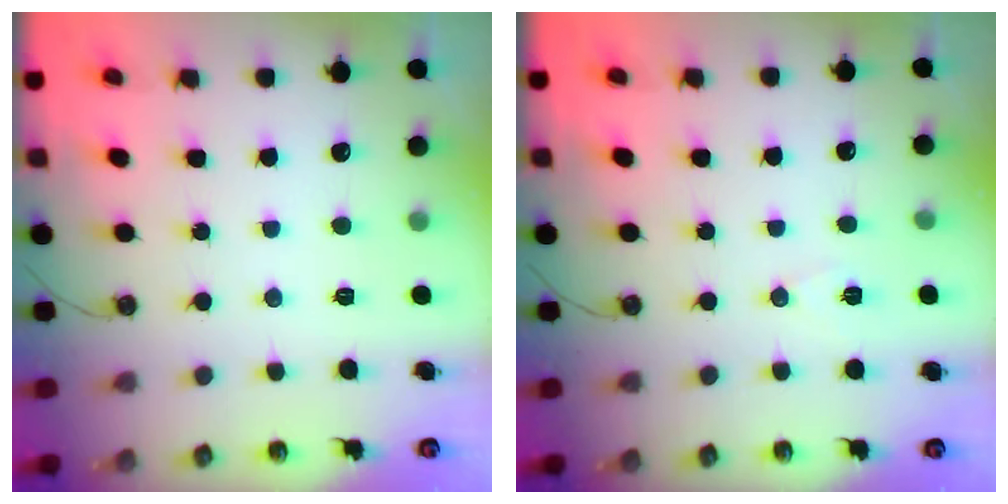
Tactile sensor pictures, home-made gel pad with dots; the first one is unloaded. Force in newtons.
{"total": 6.2, "press": 4.3, "slide": 4.5}